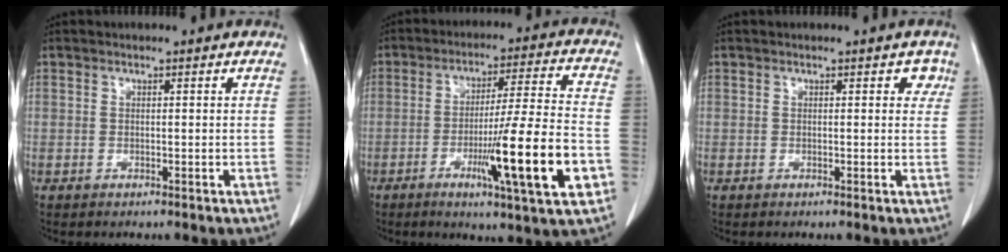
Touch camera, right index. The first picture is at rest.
{"total": 16.3, "force": [-5.4, -0.2, 15.4], "torque": [-0.247, -0.018, -0.084]}
{"total": 1.7, "force": [0.7, 1.1, 1.1], "torque": [-0.003, 0.005, 0.005]}